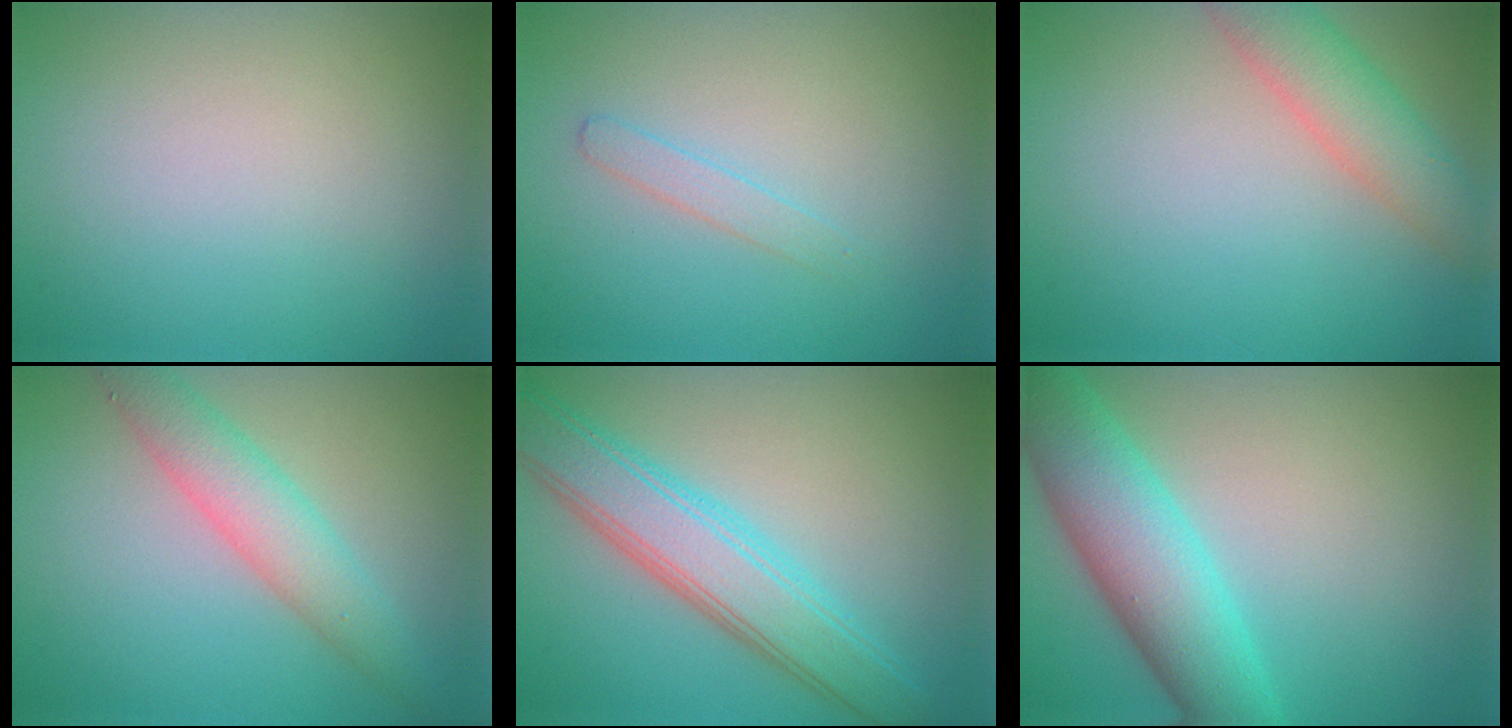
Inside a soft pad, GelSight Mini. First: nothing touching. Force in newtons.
{"total": 1.2, "press": 1.2, "slide": 0.0}
{"total": 4.2, "press": 4.2, "slide": 0.3}
{"total": 4.3, "press": 4.3, "slide": 0.1}
{"total": 6.3, "press": 6.3, "slide": 0.4}
{"total": 7.8, "press": 7.8, "slide": 0.3}